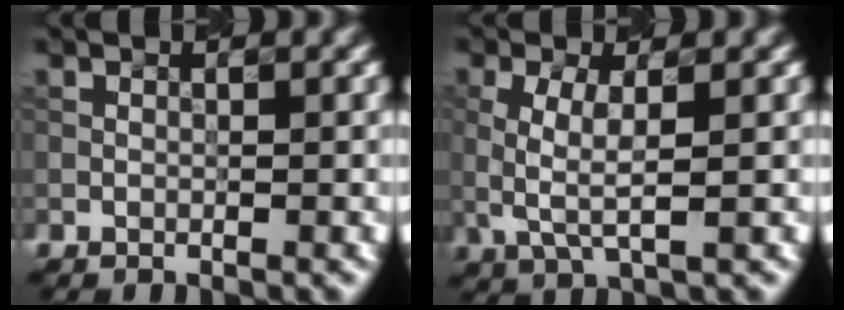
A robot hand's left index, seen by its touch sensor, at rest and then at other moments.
{"total": 2.7, "force": [0.1, 0.8, 2.6], "torque": [-0.074, 0.004, 0.007]}